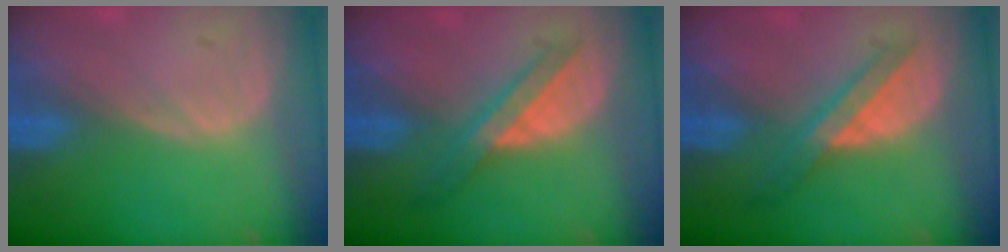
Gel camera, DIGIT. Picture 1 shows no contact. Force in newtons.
{"total": 5.8, "press": 5.3, "slide": 2.3}
{"total": 5.8, "press": 5.3, "slide": 2.3}